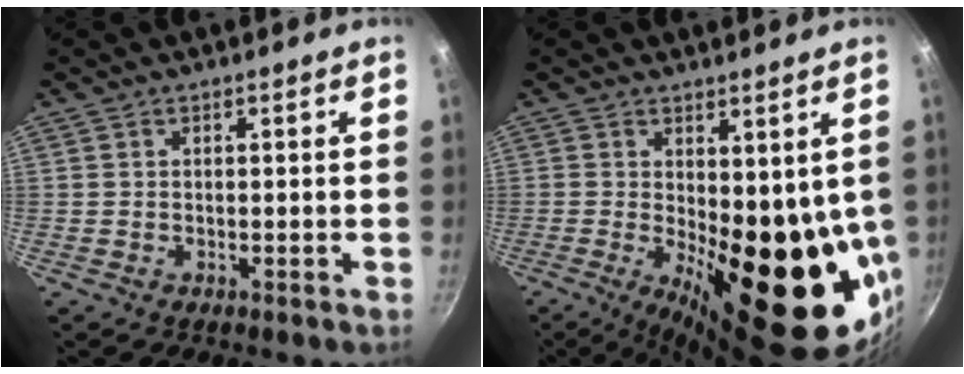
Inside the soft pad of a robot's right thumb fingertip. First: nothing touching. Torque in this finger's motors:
{"motor_torque": [-0.17, 1.69, 2.77, 0.00, 0.24]}